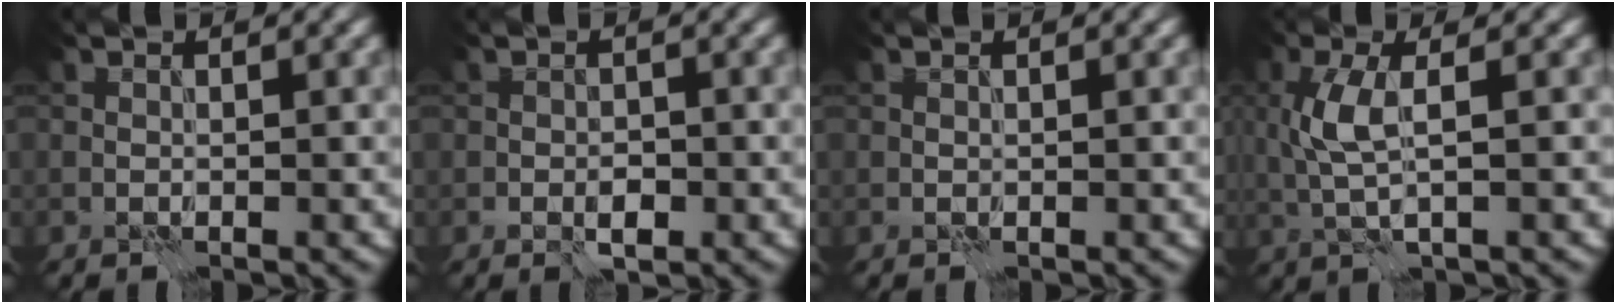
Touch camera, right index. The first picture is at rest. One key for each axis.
{"total": 2.0, "fx": -0.7, "fy": 1.3, "fz": 1.4, "tx": -0.023, "ty": -0.002, "tz": -0.012}
{"total": 0.0}
{"total": 3.4, "fx": 0.4, "fy": 0.9, "fz": 3.3, "tx": -0.077, "ty": 0.002, "tz": 0.009}